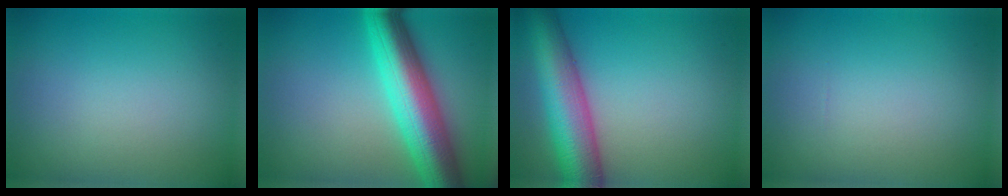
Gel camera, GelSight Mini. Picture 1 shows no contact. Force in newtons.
{"total": 9.2, "press": 9.2, "slide": 0.3}
{"total": 8.8, "press": 8.8, "slide": 0.2}
{"total": 0.0}